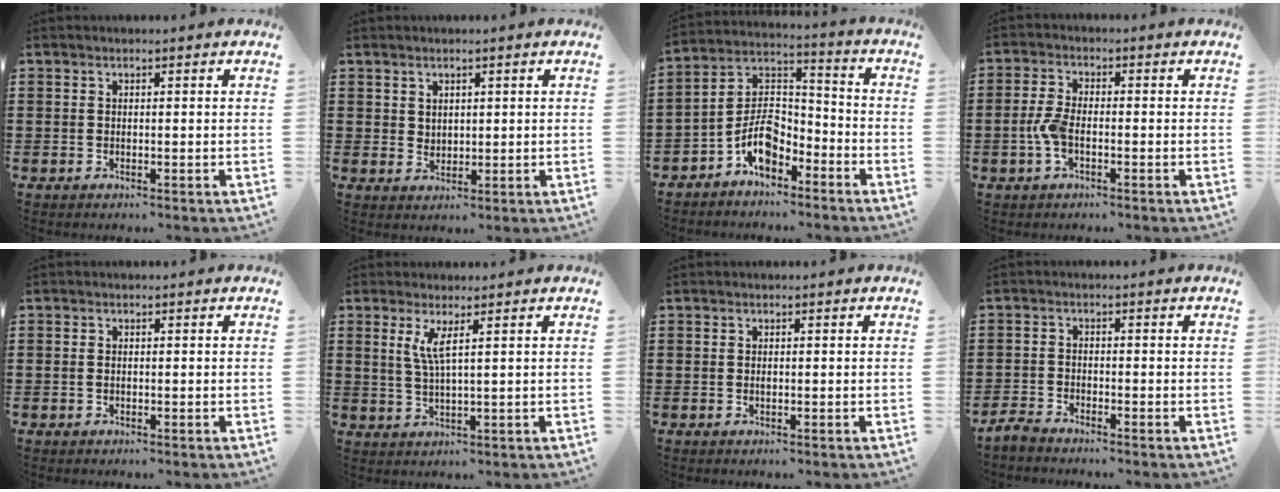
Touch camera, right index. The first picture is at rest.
{"total": 2.2, "force": [1.6, 1.5, 0.2], "torque": [-0.009, 0.007, 0.030]}
{"total": 7.7, "force": [-4.4, 4.5, 4.5], "torque": [-0.101, 0.003, -0.088]}
{"total": 4.5, "force": [-1.3, 2.1, 3.7], "torque": [-0.102, -0.007, -0.032]}
{"total": 0.6, "force": [-0.1, 0.4, 0.5], "torque": [-0.012, 0.001, -0.003]}
{"total": 3.5, "force": [1.5, 0.1, 3.2], "torque": [-0.070, -0.002, 0.024]}
{"total": 0.5, "force": [0.0, 0.3, 0.4], "torque": [-0.010, -0.002, 0.000]}
{"total": 2.0, "force": [-2.0, 0.2, 0.2], "torque": [-0.016, 0.000, -0.043]}